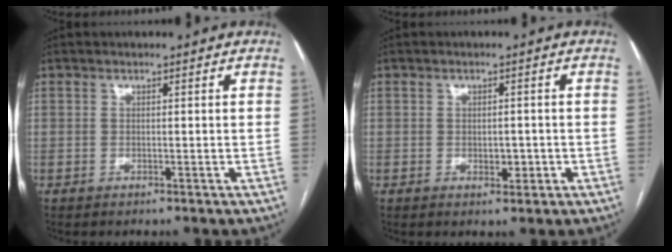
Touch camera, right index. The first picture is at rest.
{"total": 2.3, "force": [-0.6, 1.2, 1.8], "torque": [-0.026, 0.001, -0.003]}